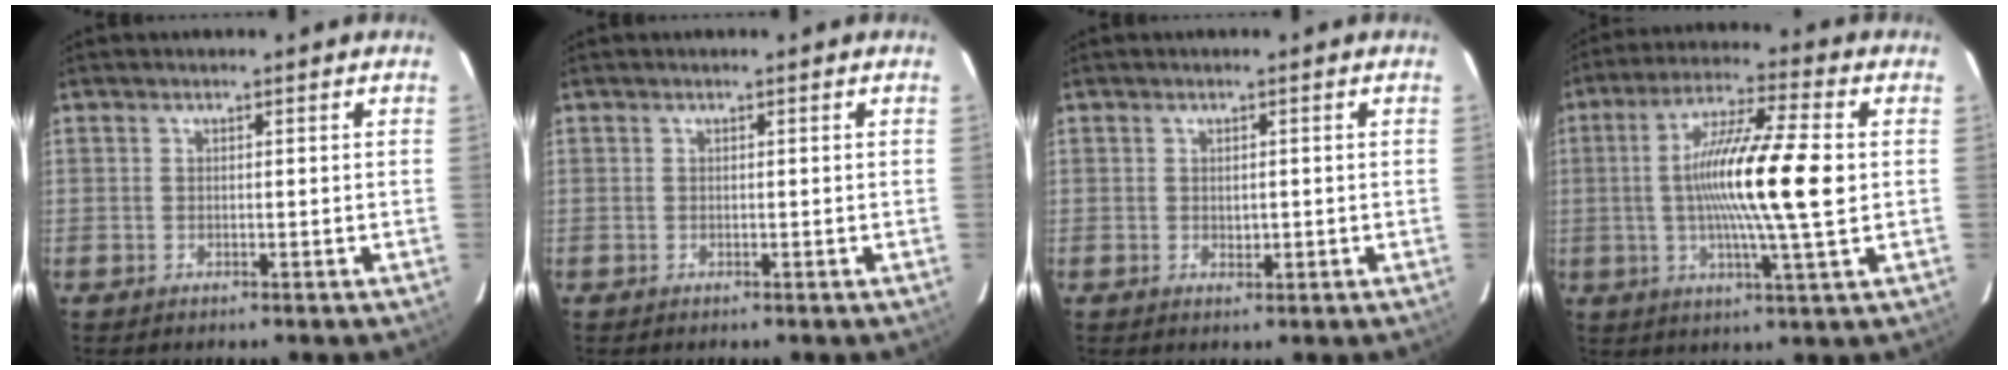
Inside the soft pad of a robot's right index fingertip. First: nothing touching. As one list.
[{"total": 0.0}, {"total": 1.2, "force": [0.0, 0.7, 1.0], "torque": [-0.015, -0.001, 0.004]}, {"total": 15.0, "force": [0.2, 0.4, 15.0], "torque": [-0.270, 0.001, -0.003]}]